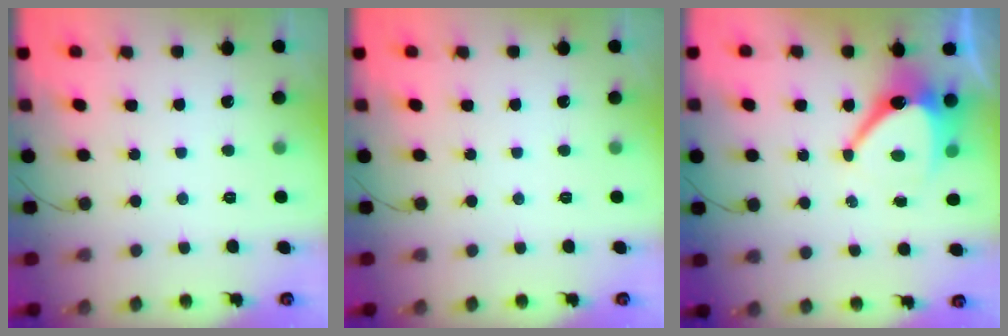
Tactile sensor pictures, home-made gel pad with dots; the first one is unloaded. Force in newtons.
{"total": 0.0}
{"total": 9.9, "press": 9.8, "slide": 0.8}